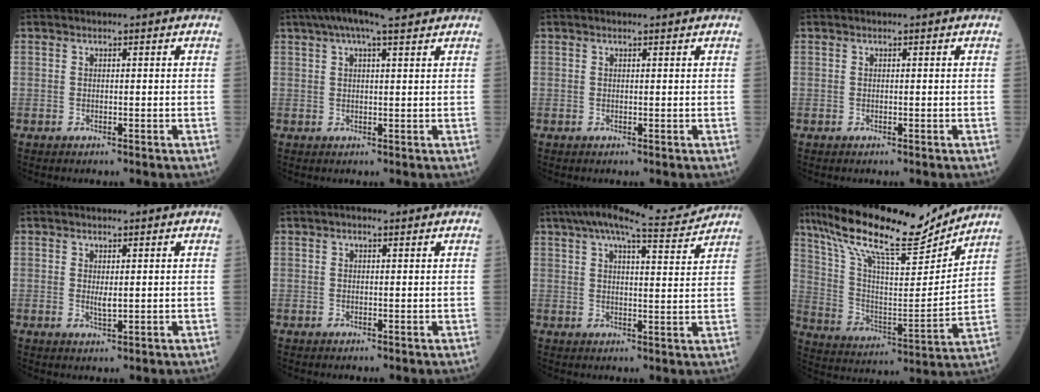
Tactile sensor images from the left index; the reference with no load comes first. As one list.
[{"total": 8.4, "force": [6.5, 1.1, 5.3], "torque": [-0.091, 0.044, 0.101]}, {"total": 0.8, "force": [0.8, -0.1, 0.2], "torque": [-0.008, 0.003, 0.013]}, {"total": 0.0}, {"total": 1.6, "force": [0.5, 0.4, 1.5], "torque": [-0.031, -0.004, 0.011]}, {"total": 1.4, "force": [0.9, 0.4, 0.9], "torque": [-0.020, 0.008, 0.011]}, {"total": 12.0, "force": [10.9, 0.2, 5.0], "torque": [-0.082, 0.009, 0.149]}, {"total": 20.1, "force": [16.9, 3.1, 10.4], "torque": [-0.196, 0.005, 0.290]}]